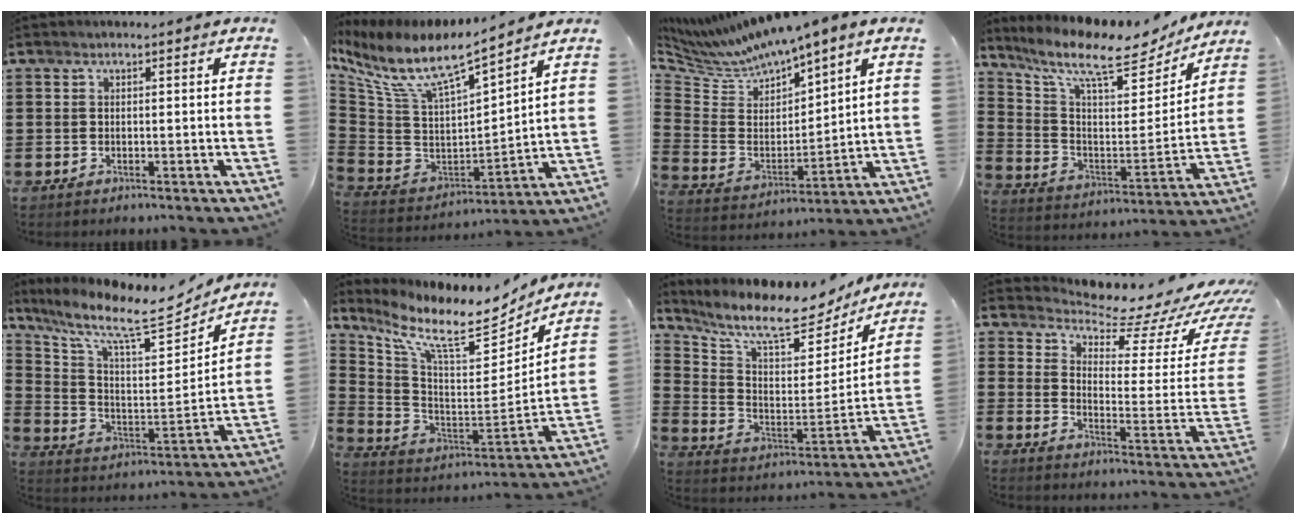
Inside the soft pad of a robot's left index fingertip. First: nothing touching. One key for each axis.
{"total": 9.5, "fx": 7.0, "fy": 2.2, "fz": 6.0, "tx": -0.146, "ty": -0.052, "tz": 0.118}
{"total": 5.8, "fx": 5.6, "fy": 0.9, "fz": 1.0, "tx": -0.058, "ty": -0.046, "tz": 0.092}
{"total": 10.8, "fx": 8.4, "fy": 3.0, "fz": 6.0, "tx": -0.139, "ty": -0.051, "tz": 0.138}
{"total": 10.4, "fx": 8.4, "fy": 1.9, "fz": 6.0, "tx": -0.142, "ty": -0.052, "tz": 0.135}
{"total": 11.2, "fx": 9.0, "fy": 2.3, "fz": 6.2, "tx": -0.142, "ty": -0.064, "tz": 0.148}
{"total": 10.3, "fx": 8.6, "fy": 2.7, "fz": 5.0, "tx": -0.120, "ty": -0.059, "tz": 0.142}
{"total": 6.7, "fx": 6.3, "fy": 1.2, "fz": 2.1, "tx": -0.051, "ty": -0.059, "tz": 0.104}